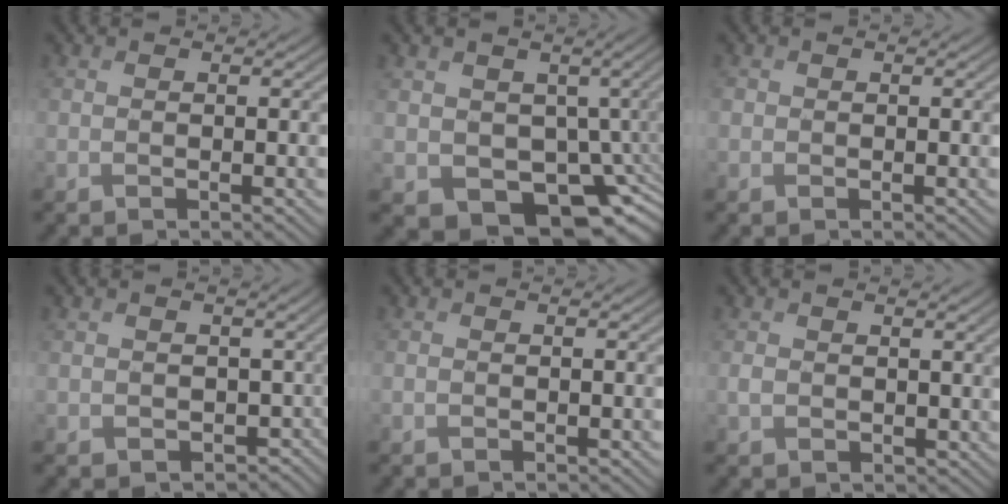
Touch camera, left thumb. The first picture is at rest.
{"total": 10.2, "force": [-2.3, 7.9, 6.0], "torque": [-0.104, -0.043, -0.033]}
{"total": 0.7, "force": [-0.1, 0.7, 0.1], "torque": [0.000, -0.004, -0.007]}
{"total": 5.5, "force": [0.2, 4.8, 2.7], "torque": [-0.060, -0.030, -0.003]}
{"total": 0.5, "force": [-0.3, 0.3, 0.3], "torque": [-0.009, -0.002, -0.004]}
{"total": 2.1, "force": [0.4, 1.8, 1.0], "torque": [-0.030, -0.003, 0.006]}